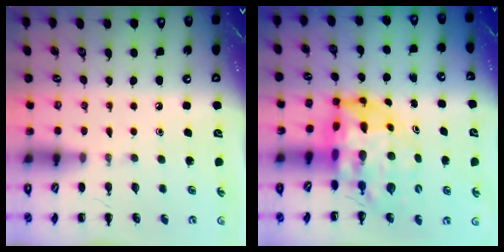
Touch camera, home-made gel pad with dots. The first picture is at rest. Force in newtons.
{"total": 9.6, "press": 9.2, "slide": 2.8}